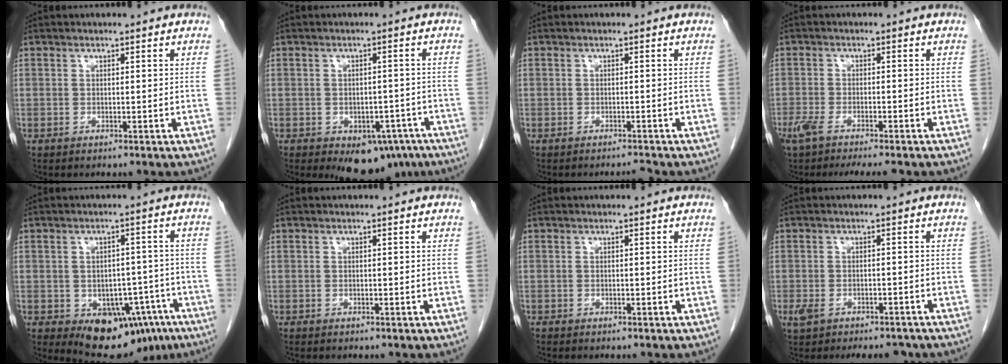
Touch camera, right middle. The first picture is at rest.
{"total": 7.6, "force": [-4.9, 4.2, 4.1], "torque": [-0.035, 0.005, -0.060]}
{"total": 0.9, "force": [-0.9, -0.2, 0.1], "torque": [-0.001, -0.004, -0.011]}
{"total": 9.1, "force": [-7.3, 1.3, 5.3], "torque": [-0.083, -0.009, -0.113]}
{"total": 12.5, "force": [-7.1, 7.2, 7.4], "torque": [-0.082, 0.011, -0.089]}
{"total": 0.0}
{"total": 0.0}
{"total": 7.6, "force": [-5.8, 3.4, 3.5], "torque": [-0.054, 0.010, -0.079]}